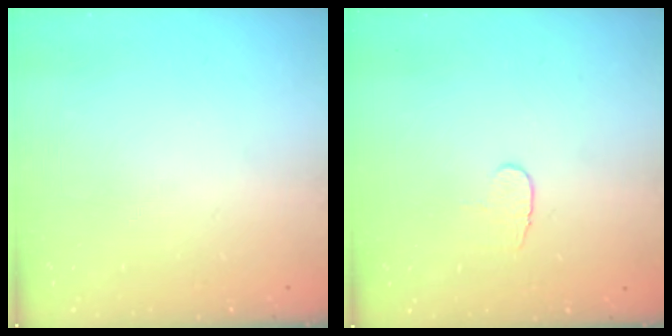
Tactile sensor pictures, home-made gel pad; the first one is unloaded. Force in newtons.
{"total": 4.3, "press": 4.2, "slide": 0.4}